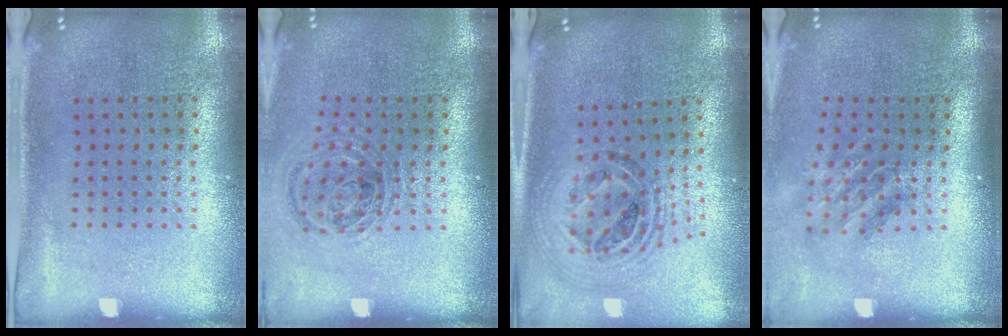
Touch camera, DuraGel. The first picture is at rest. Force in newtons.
{"total": 0.9, "press": 0.9, "slide": 0.3}
{"total": 1.5, "press": 1.3, "slide": 0.6}
{"total": 1.8, "press": 1.2, "slide": 1.3}